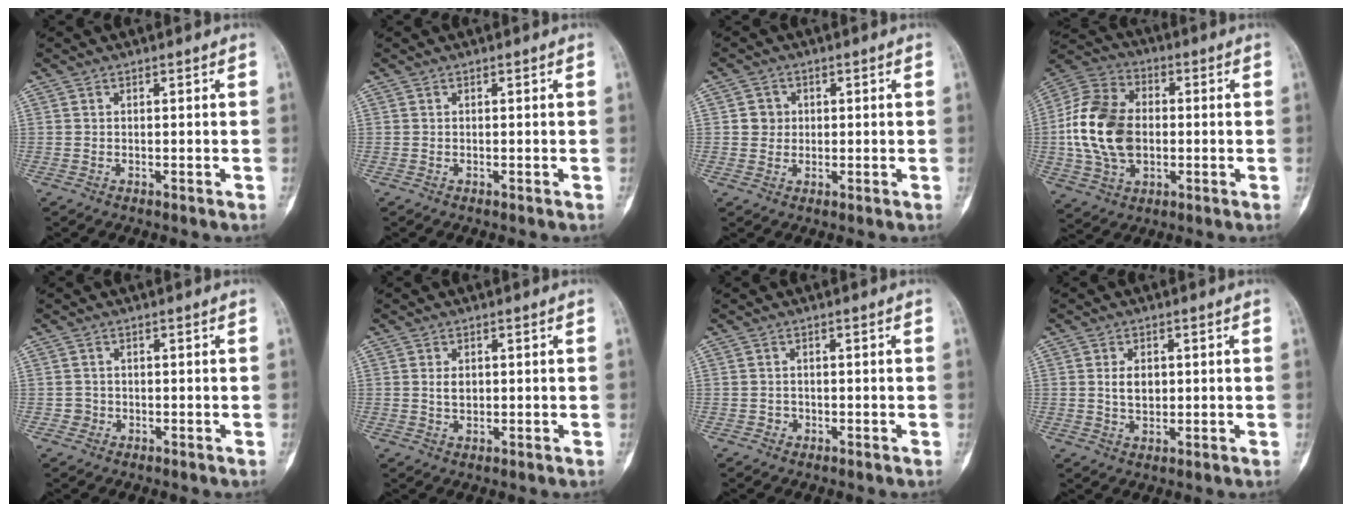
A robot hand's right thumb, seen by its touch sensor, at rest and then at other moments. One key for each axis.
{"total": 0.0}
{"total": 3.2, "fx": 0.5, "fy": 3.0, "fz": 0.8, "tx": 0.007, "ty": 0.004, "tz": 0.005}
{"total": 17.4, "fx": -0.4, "fy": 12.0, "fz": 12.6, "tx": -0.235, "ty": 0.018, "tz": -0.007}
{"total": 1.4, "fx": -0.4, "fy": 1.4, "fz": 0.0, "tx": 0.011, "ty": 0.008, "tz": -0.011}
{"total": 2.4, "fx": 0.4, "fy": 1.6, "fz": 1.7, "tx": -0.021, "ty": -0.002, "tz": 0.009}
{"total": 1.2, "fx": -0.5, "fy": 1.1, "fz": 0.1, "tx": 0.006, "ty": 0.006, "tz": -0.010}
{"total": 4.0, "fx": 0.6, "fy": 2.7, "fz": 2.9, "tx": -0.035, "ty": -0.003, "tz": 0.014}